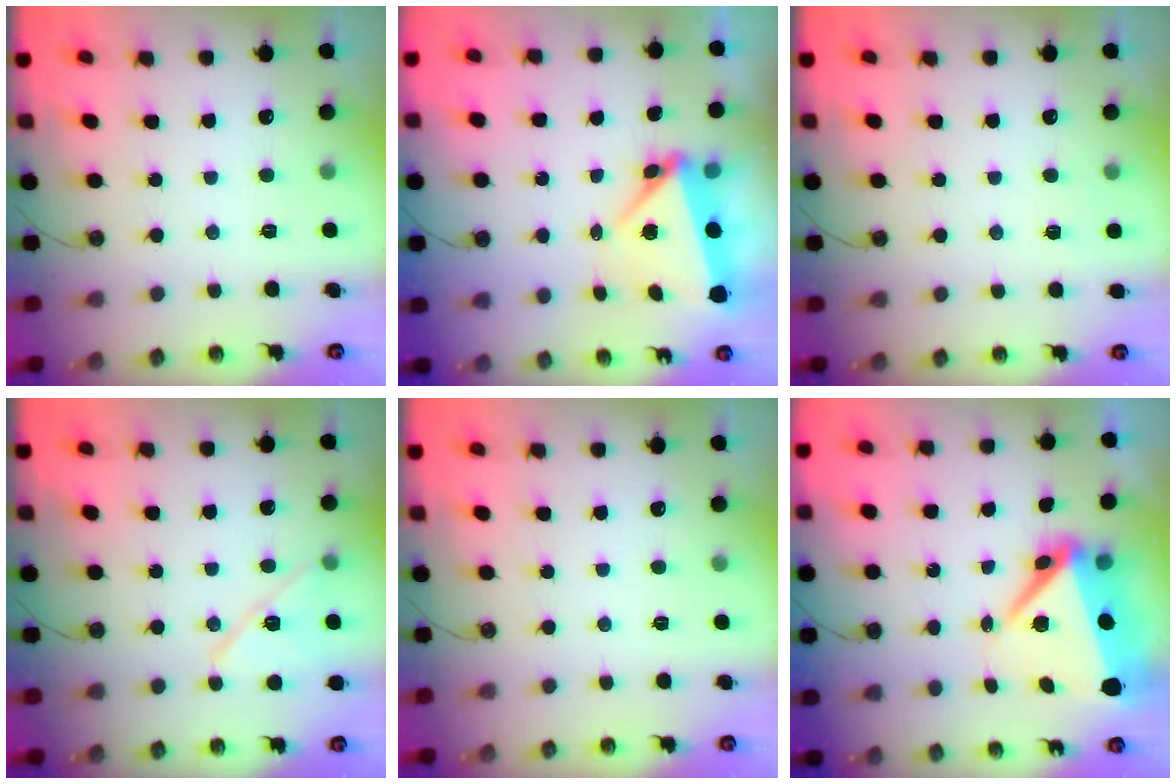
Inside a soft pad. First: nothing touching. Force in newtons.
{"total": 6.1, "press": 6.1, "slide": 0.3}
{"total": 2.5, "press": 2.4, "slide": 0.8}
{"total": 11.8, "press": 11.8, "slide": 0.6}
{"total": 0.0}
{"total": 11.5, "press": 11.3, "slide": 1.8}